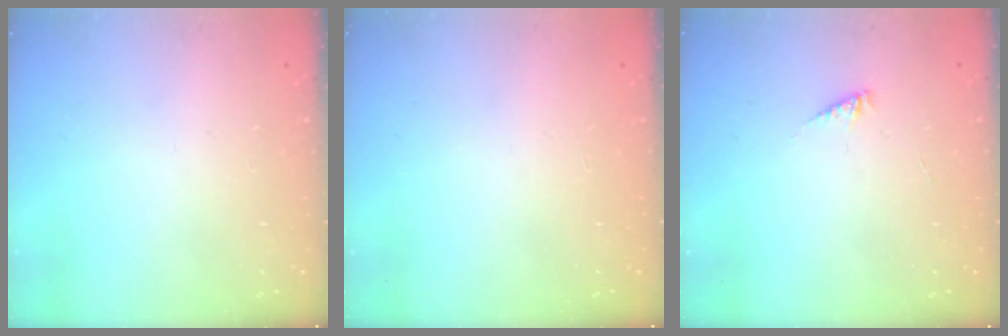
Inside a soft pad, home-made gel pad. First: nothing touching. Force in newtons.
{"total": 0.0}
{"total": 2.5, "press": 2.5, "slide": 0.2}